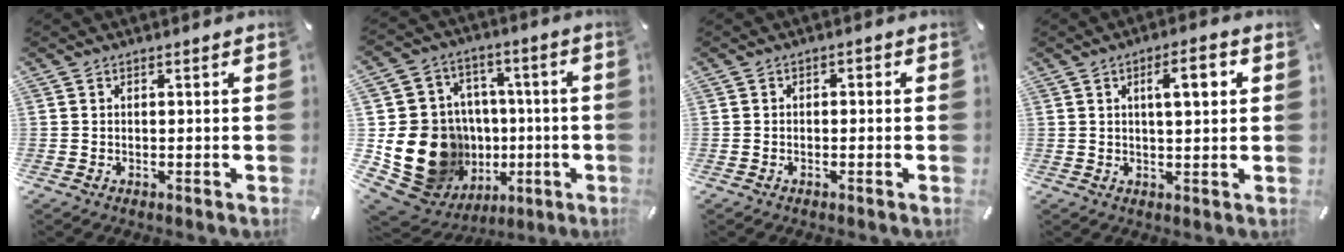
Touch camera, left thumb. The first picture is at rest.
{"total": 24.3, "force": [-3.4, 20.3, 12.9], "torque": [-0.248, -0.005, 0.001]}
{"total": 1.3, "force": [-0.9, 0.8, 0.6], "torque": [-0.011, 0.005, -0.019]}
{"total": 7.1, "force": [2.2, 2.2, 6.3], "torque": [-0.096, -0.004, 0.026]}